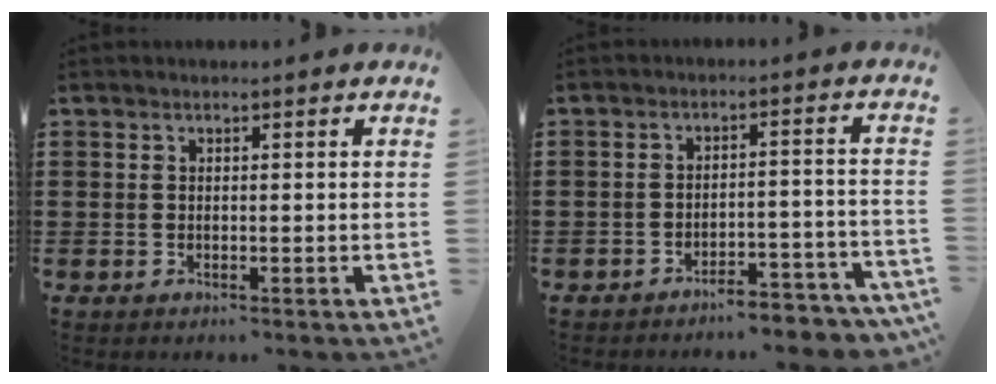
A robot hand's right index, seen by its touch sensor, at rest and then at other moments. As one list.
[{"total": 4.5, "force": [-4.4, 0.3, 1.0], "torque": [-0.020, 0.001, -0.089]}]